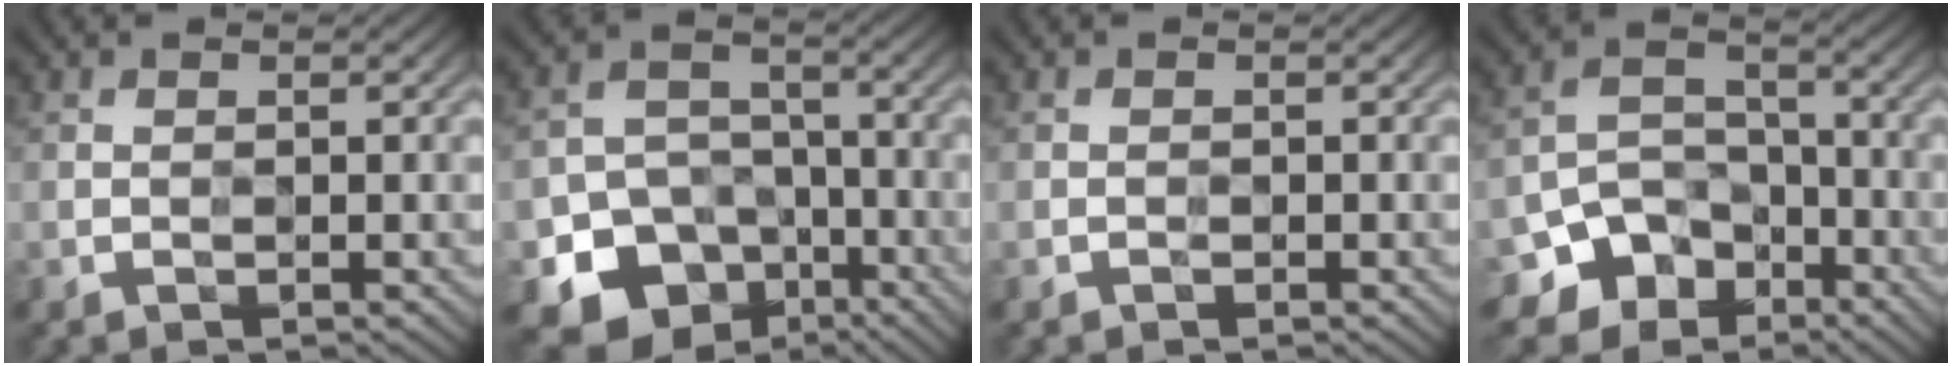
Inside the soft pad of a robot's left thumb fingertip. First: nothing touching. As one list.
[{"total": 11.9, "force": [-6.2, 9.3, 4.1], "torque": [-0.092, -0.033, -0.109]}, {"total": 0.0}, {"total": 9.6, "force": [-6.2, 6.7, 3.2], "torque": [-0.073, -0.010, -0.113]}]